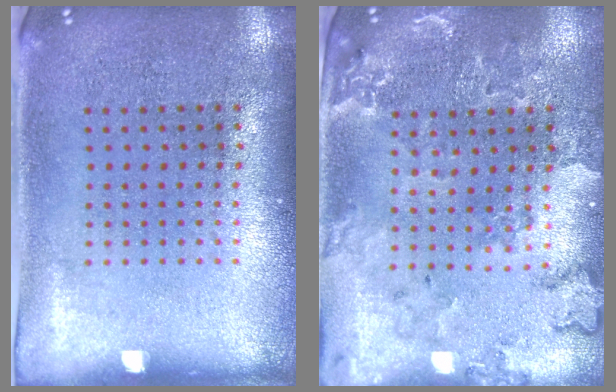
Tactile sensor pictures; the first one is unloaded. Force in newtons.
{"total": 0.7, "press": 0.7, "slide": 0.2}